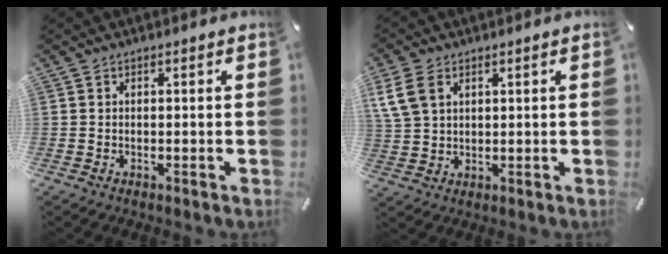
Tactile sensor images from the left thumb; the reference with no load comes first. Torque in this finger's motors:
{"motor_torque": [1.43, 1.19, 0.62, -0.45, 0.29]}